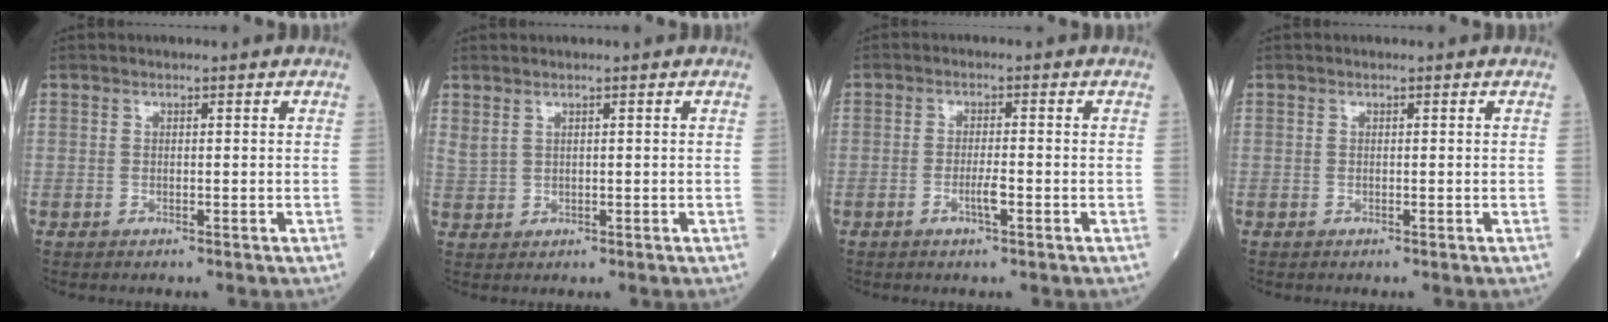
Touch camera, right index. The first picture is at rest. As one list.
[{"total": 1.4, "force": [1.2, 0.4, 0.7], "torque": [-0.019, 0.002, 0.033]}, {"total": 2.4, "force": [-1.1, 0.1, 2.2], "torque": [-0.041, 0.000, -0.020]}, {"total": 0.0}]